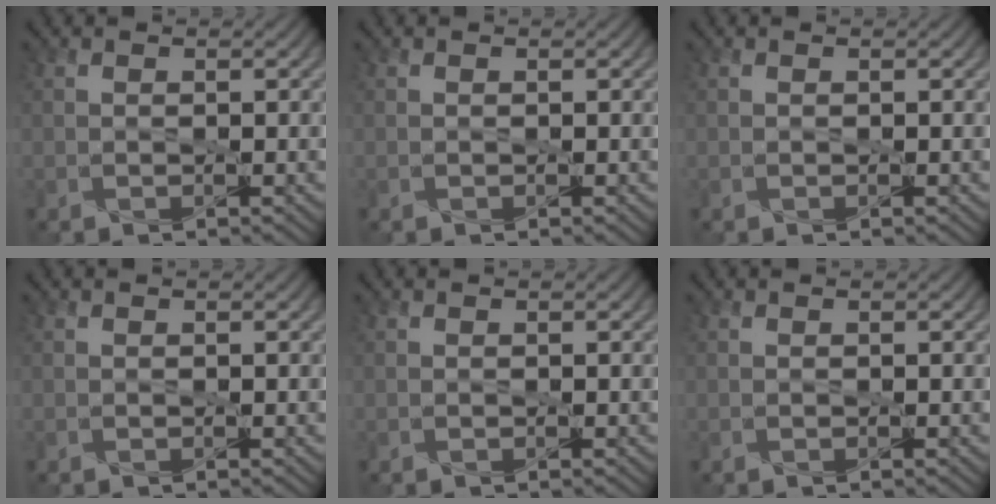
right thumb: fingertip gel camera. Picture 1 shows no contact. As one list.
[{"total": 0.0}, {"total": 0.0}, {"total": 0.0}, {"total": 0.0}, {"total": 0.0}]